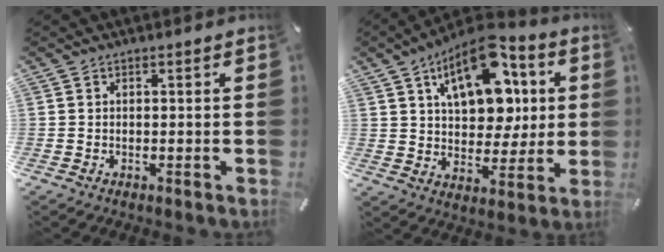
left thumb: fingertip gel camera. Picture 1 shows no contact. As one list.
[{"total": 17.9, "force": [6.9, 10.8, 12.4], "torque": [-0.194, -0.019, 0.120]}]